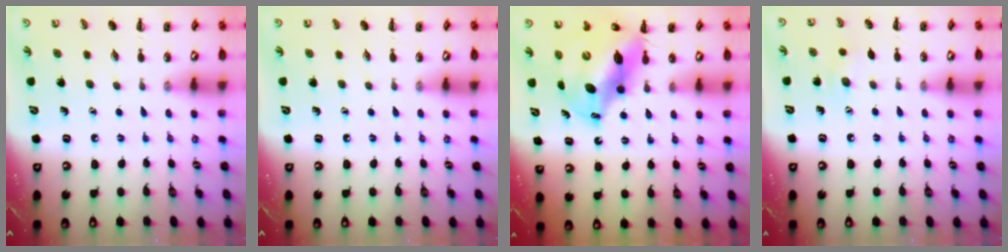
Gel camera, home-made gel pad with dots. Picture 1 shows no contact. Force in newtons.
{"total": 0.0}
{"total": 12.5, "press": 12.1, "slide": 3.0}
{"total": 6.3, "press": 6.1, "slide": 1.4}